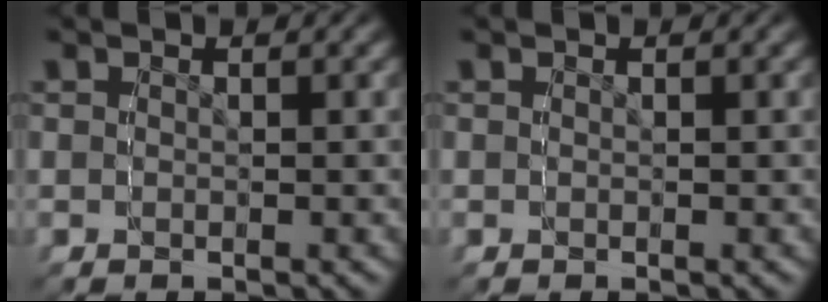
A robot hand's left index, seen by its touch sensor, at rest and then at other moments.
{"total": 0.0}